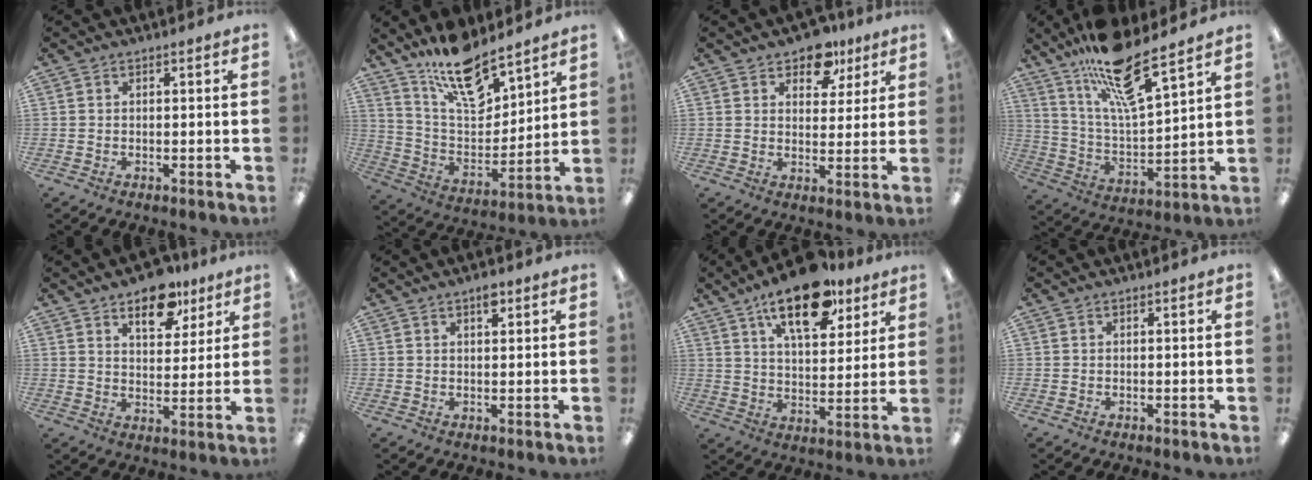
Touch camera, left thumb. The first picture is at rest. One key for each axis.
{"total": 17.1, "fx": 13.2, "fy": 6.4, "fz": 8.7, "tx": -0.154, "ty": -0.083, "tz": 0.231}
{"total": 9.2, "fx": 6.4, "fy": 5.5, "fz": 3.7, "tx": -0.039, "ty": -0.033, "tz": 0.112}
{"total": 16.6, "fx": 12.7, "fy": 3.3, "fz": 10.2, "tx": -0.189, "ty": -0.075, "tz": 0.214}
{"total": 11.7, "fx": 7.9, "fy": 5.7, "fz": 6.5, "tx": -0.075, "ty": -0.038, "tz": 0.132}
{"total": 2.8, "fx": 2.0, "fy": 1.0, "fz": 1.8, "tx": -0.022, "ty": -0.003, "tz": 0.031}
{"total": 17.4, "fx": 11.1, "fy": 7.8, "fz": 10.9, "tx": -0.162, "ty": -0.048, "tz": 0.184}
{"total": 0.0}